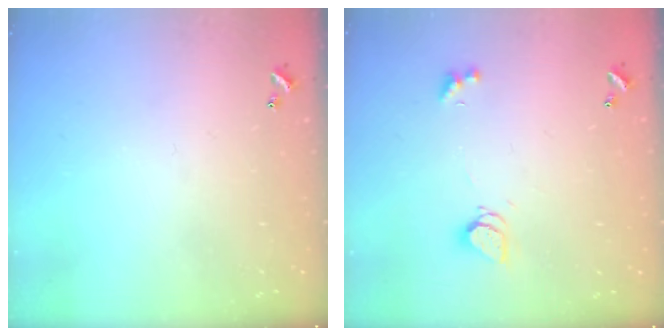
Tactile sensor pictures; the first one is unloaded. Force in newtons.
{"total": 2.5, "press": 2.5, "slide": 0.2}